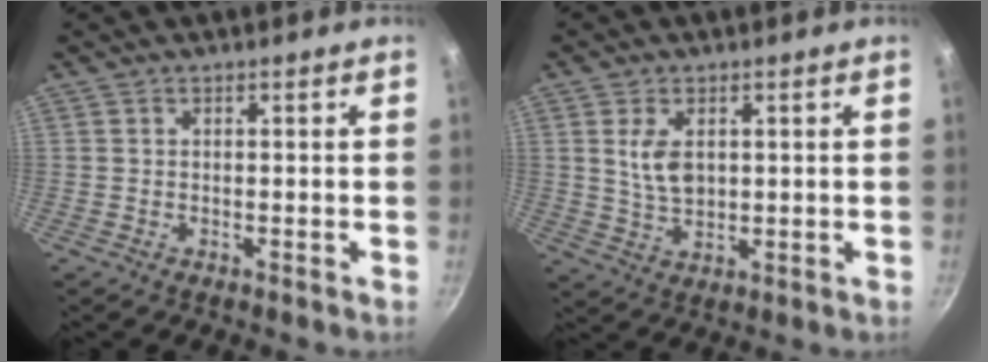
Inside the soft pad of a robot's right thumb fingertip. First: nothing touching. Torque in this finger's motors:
{"motor_torque": [-0.29, 0.42, 0.07, 0.20, 0.03]}